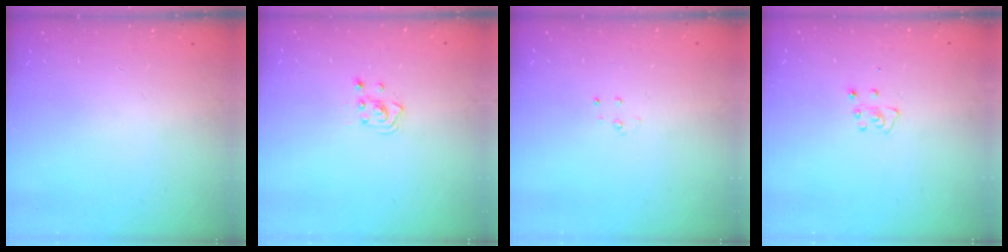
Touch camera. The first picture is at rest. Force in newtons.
{"total": 3.1, "press": 3.1, "slide": 0.3}
{"total": 2.7, "press": 2.7, "slide": 0.2}
{"total": 4.6, "press": 4.6, "slide": 0.5}